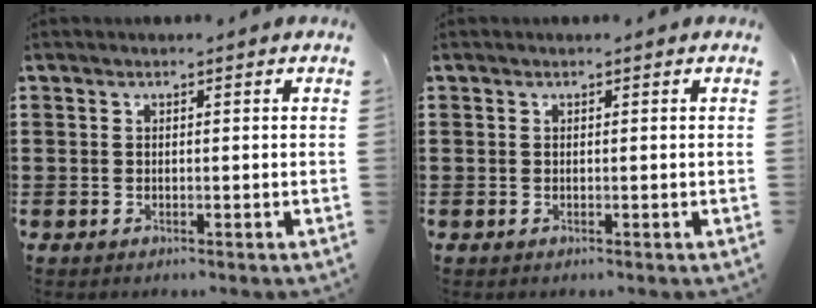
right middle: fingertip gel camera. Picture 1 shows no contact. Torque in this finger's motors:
{"motor_torque": [0.00, 0.00, 0.01, -0.01]}